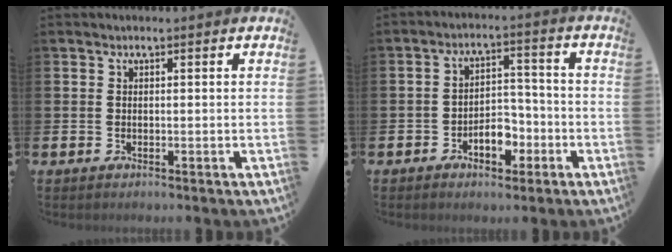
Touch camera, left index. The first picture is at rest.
{"total": 4.4, "force": [-2.3, 2.8, 2.4], "torque": [-0.037, 0.003, -0.049]}